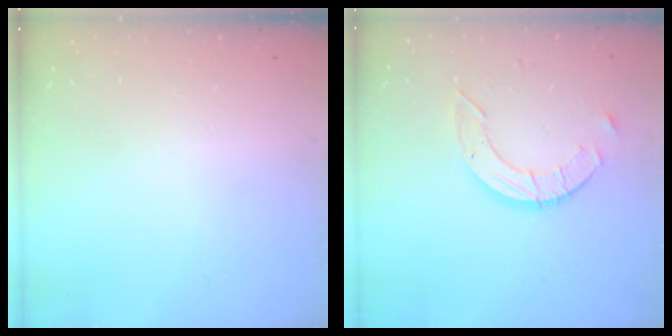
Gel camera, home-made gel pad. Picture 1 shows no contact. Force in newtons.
{"total": 9.0, "press": 9.0, "slide": 0.7}